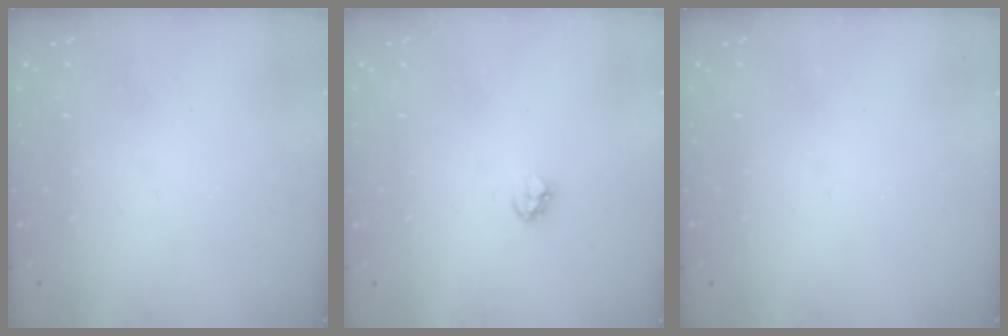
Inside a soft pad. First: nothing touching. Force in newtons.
{"total": 3.5, "press": 3.5, "slide": 0.5}
{"total": 0.0}